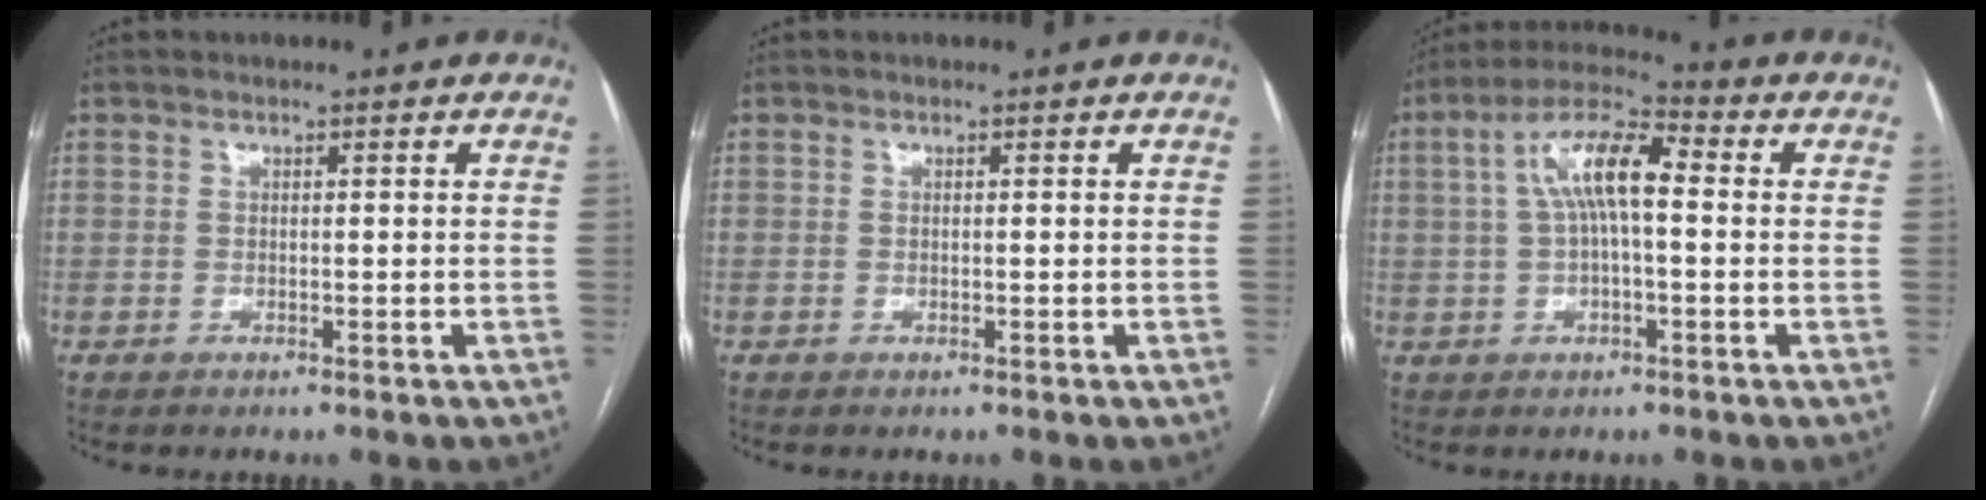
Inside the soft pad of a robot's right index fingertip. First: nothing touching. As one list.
[{"total": 0.0}, {"total": 9.5, "force": [1.2, 2.7, 9.1], "torque": [-0.176, 0.035, 0.016]}]